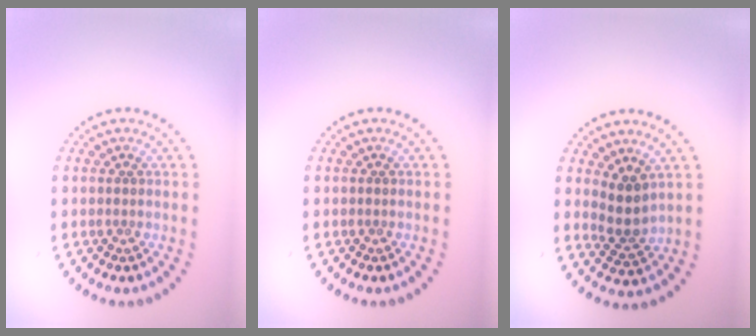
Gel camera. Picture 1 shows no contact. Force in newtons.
{"total": 0.0}
{"total": 2.6, "press": 2.1, "slide": 1.6}